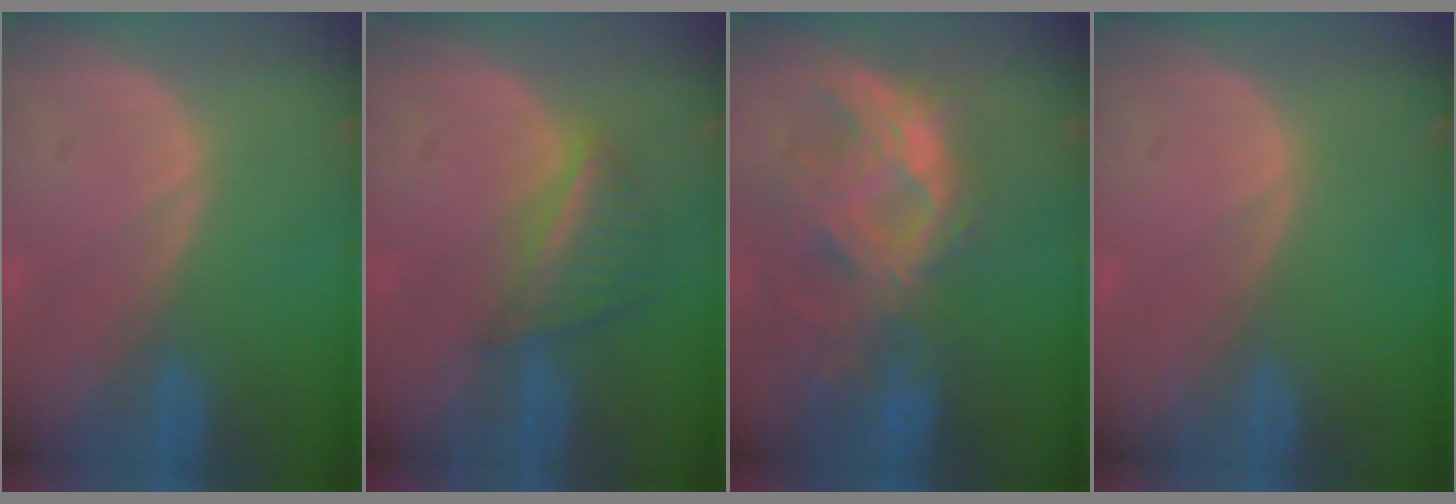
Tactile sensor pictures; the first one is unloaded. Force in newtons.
{"total": 5.7, "press": 5.1, "slide": 2.5}
{"total": 10.5, "press": 9.2, "slide": 5.0}
{"total": 0.0}